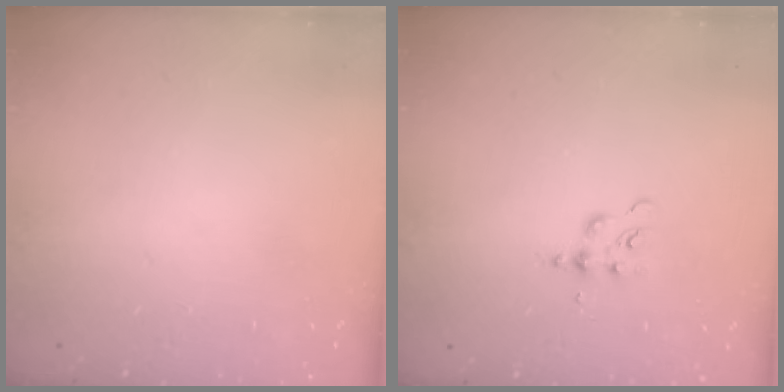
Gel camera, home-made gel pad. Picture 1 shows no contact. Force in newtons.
{"total": 4.0, "press": 3.9, "slide": 0.5}